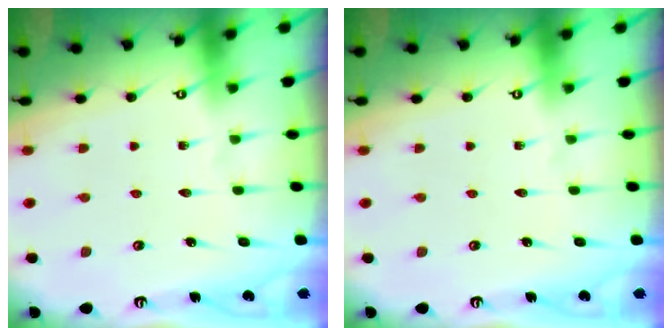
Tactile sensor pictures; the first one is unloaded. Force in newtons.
{"total": 0.0}